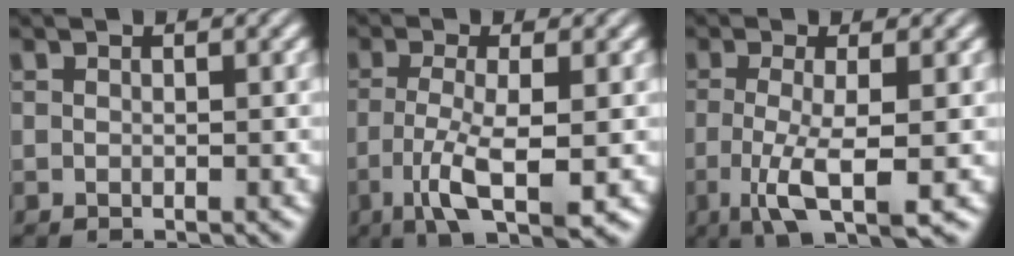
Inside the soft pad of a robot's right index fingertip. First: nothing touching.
{"total": 6.0, "force": [-1.6, 1.3, 5.6], "torque": [-0.099, -0.030, -0.011]}
{"total": 5.5, "force": [-1.4, 1.0, 5.2], "torque": [-0.097, -0.028, -0.009]}